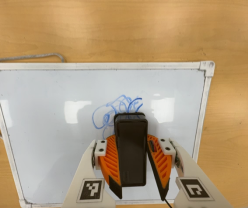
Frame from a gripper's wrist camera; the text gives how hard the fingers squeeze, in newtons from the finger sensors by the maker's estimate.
{"total": 13.7, "left": 14.6, "right": 12.7}